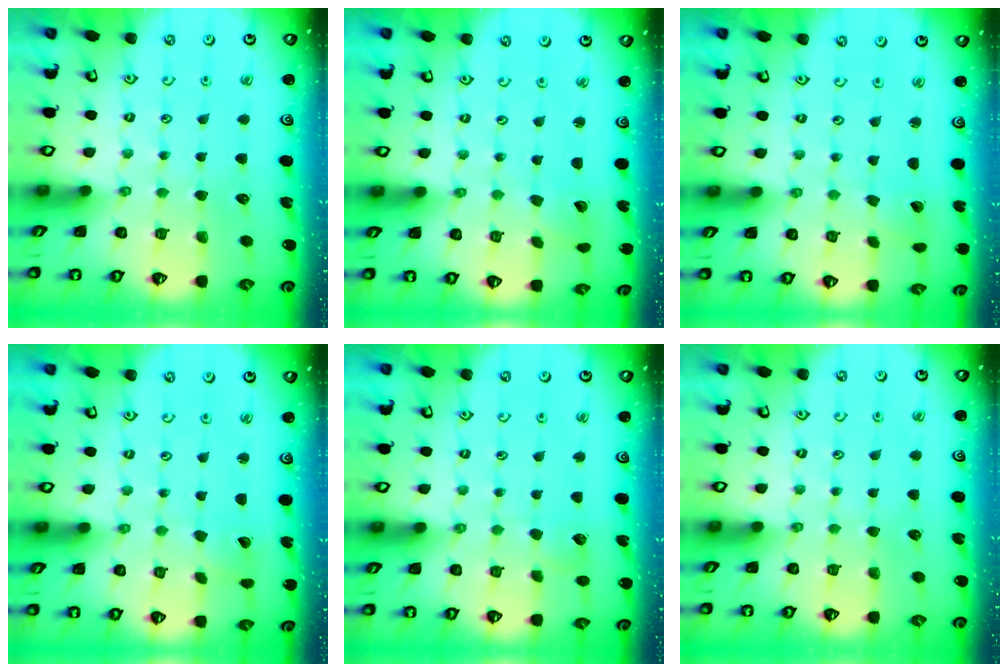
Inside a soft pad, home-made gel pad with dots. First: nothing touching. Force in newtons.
{"total": 2.3, "press": 2.3, "slide": 0.0}
{"total": 1.7, "press": 1.7, "slide": 0.1}
{"total": 1.1, "press": 1.1, "slide": 0.1}
{"total": 4.3, "press": 4.3, "slide": 0.4}
{"total": 0.0}